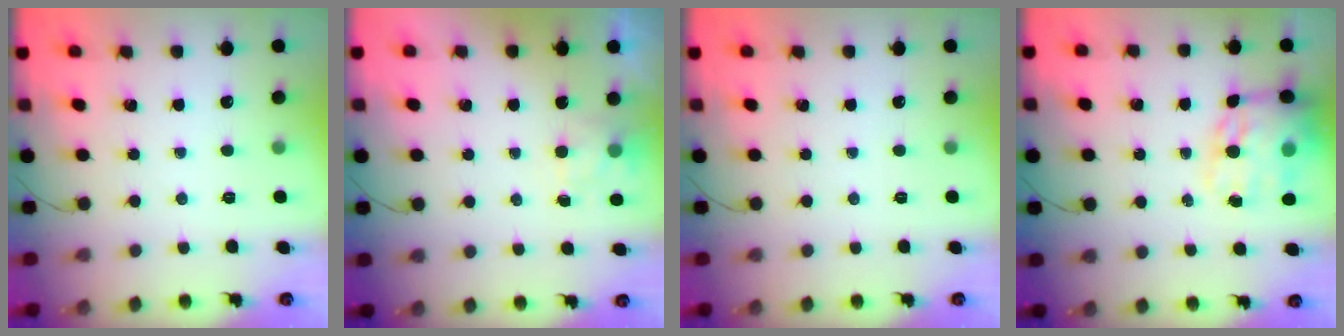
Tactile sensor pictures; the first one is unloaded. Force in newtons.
{"total": 3.0, "press": 2.7, "slide": 1.4}
{"total": 0.0}
{"total": 18.1, "press": 17.6, "slide": 4.4}